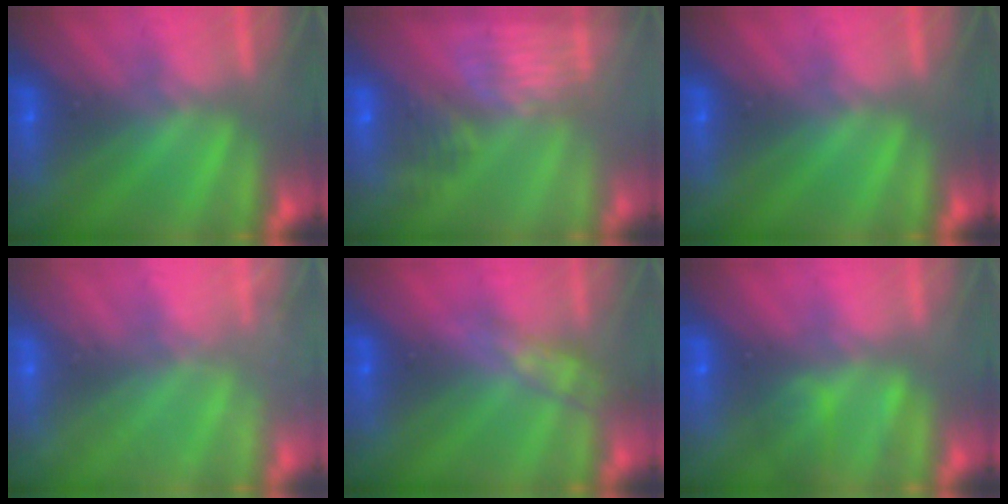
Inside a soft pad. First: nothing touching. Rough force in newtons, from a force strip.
{"total": 8.5}
{"total": 0.0}
{"total": 2.3}
{"total": 2.7}
{"total": 2.1}